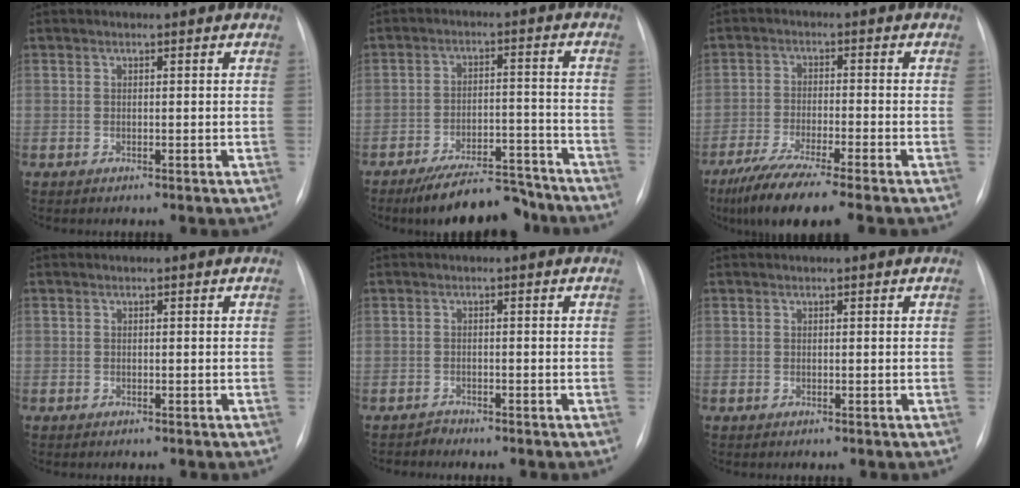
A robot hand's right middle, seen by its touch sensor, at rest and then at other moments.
{"total": 11.3, "force": [-10.0, 3.0, 4.5], "torque": [-0.061, 0.017, -0.156]}
{"total": 10.2, "force": [-7.8, -0.2, 6.6], "torque": [-0.117, -0.035, -0.130]}
{"total": 0.0}
{"total": 1.1, "force": [-1.0, 0.0, -0.5], "torque": [0.011, -0.005, -0.018]}
{"total": 0.0}